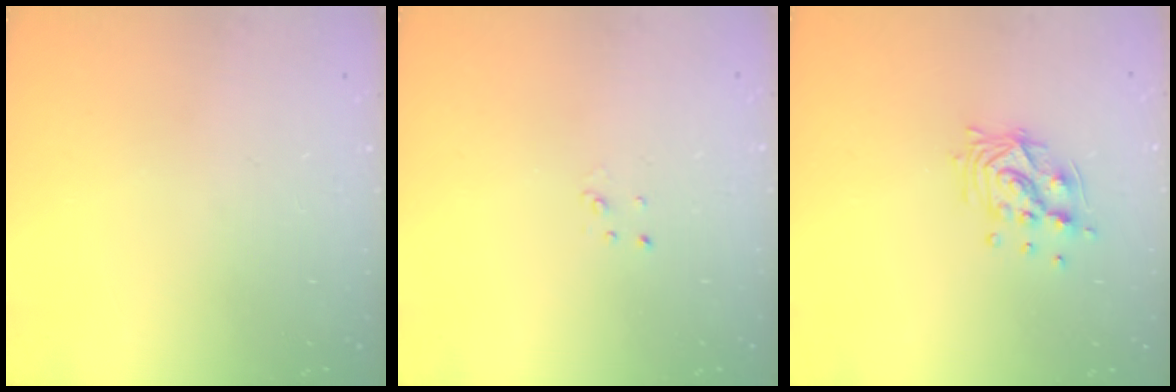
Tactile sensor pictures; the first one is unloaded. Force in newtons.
{"total": 2.0, "press": 2.0, "slide": 0.2}
{"total": 10.6, "press": 10.6, "slide": 0.5}